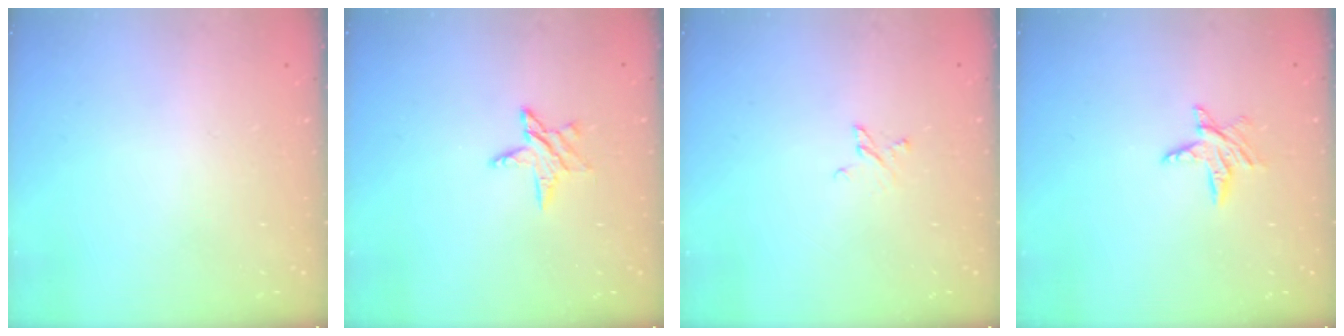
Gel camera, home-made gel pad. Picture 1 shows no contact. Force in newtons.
{"total": 4.8, "press": 4.8, "slide": 0.5}
{"total": 2.7, "press": 2.7, "slide": 0.4}
{"total": 5.9, "press": 5.9, "slide": 0.4}